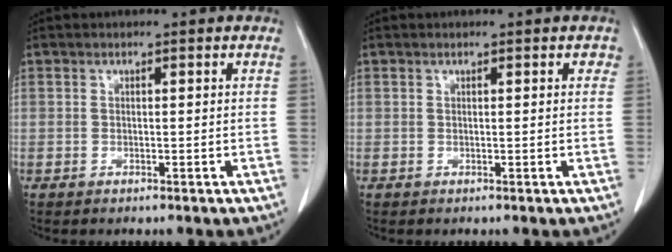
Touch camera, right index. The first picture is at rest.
{"total": 0.8, "force": [0.4, 0.5, 0.4], "torque": [0.004, 0.002, 0.001]}